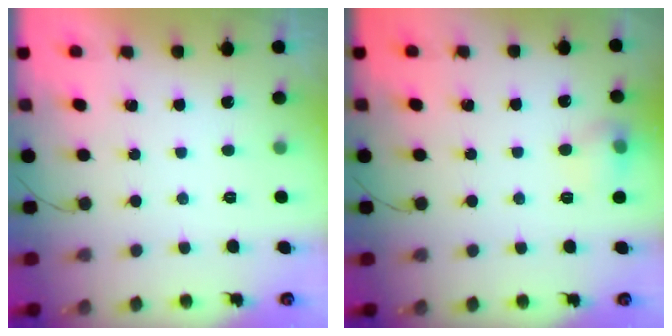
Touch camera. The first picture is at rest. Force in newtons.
{"total": 7.6, "press": 7.5, "slide": 1.4}